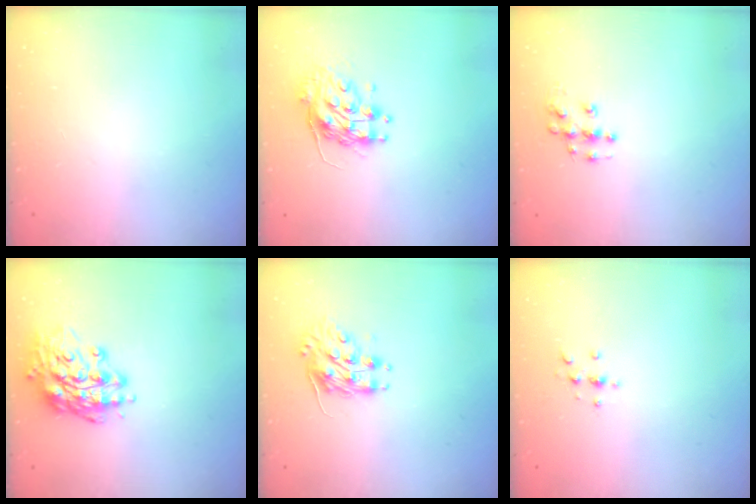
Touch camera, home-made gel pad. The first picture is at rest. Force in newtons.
{"total": 9.8, "press": 9.8, "slide": 0.7}
{"total": 4.8, "press": 4.8, "slide": 0.3}
{"total": 16.0, "press": 15.8, "slide": 2.7}
{"total": 8.2, "press": 8.1, "slide": 0.3}
{"total": 2.2, "press": 2.1, "slide": 0.2}